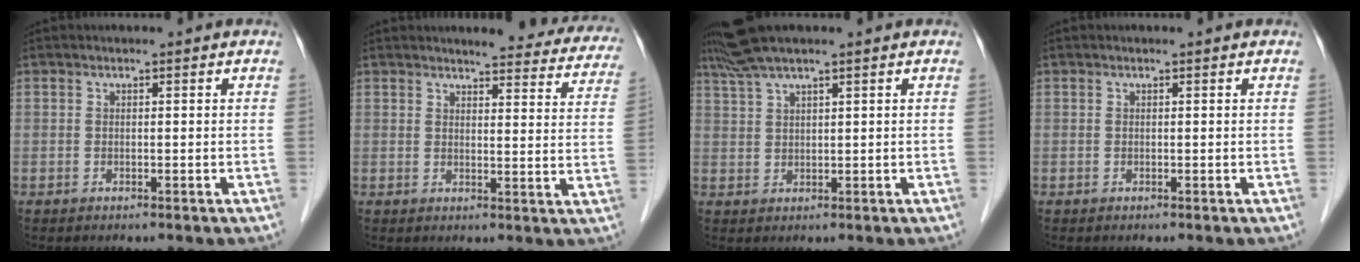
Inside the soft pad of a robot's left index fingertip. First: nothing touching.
{"total": 15.1, "force": [14.1, 3.0, 4.5], "torque": [-0.021, -0.046, 0.134]}
{"total": 5.0, "force": [4.2, 0.4, 2.7], "torque": [-0.062, 0.032, 0.087]}
{"total": 0.0}